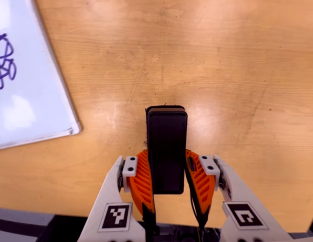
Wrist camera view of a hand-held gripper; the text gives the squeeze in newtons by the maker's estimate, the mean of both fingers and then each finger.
{"total": 7.2, "left": 5.3, "right": 9.2}